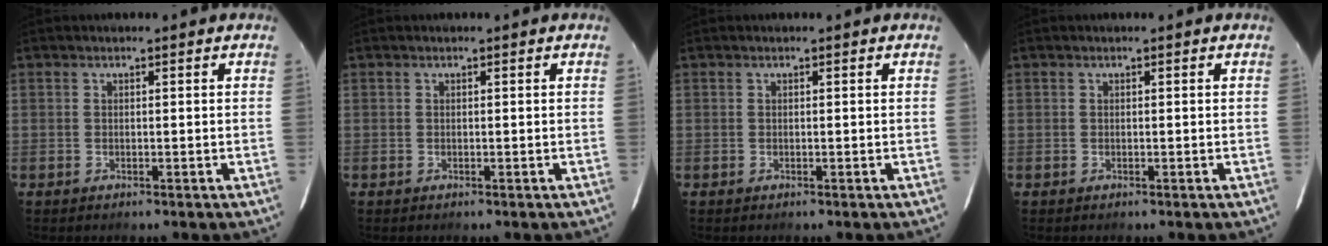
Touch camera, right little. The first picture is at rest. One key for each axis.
{"total": 0.0}
{"total": 0.0}
{"total": 0.0}